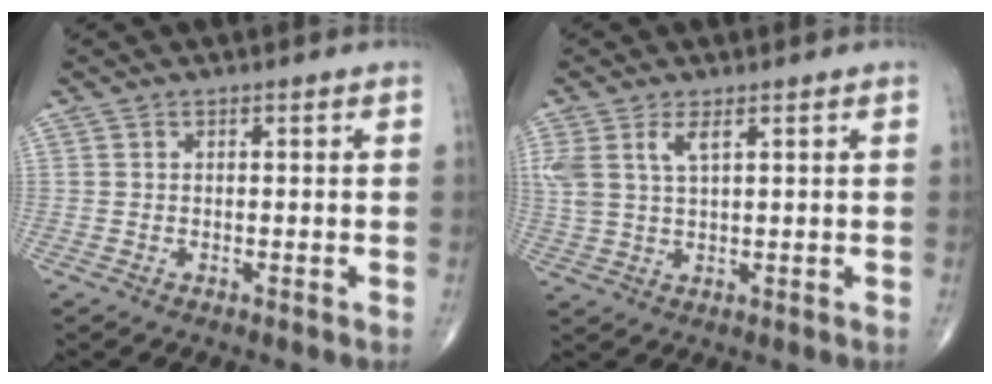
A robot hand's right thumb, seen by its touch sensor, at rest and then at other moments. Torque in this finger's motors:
{"motor_torque": [0.06, 0.13, 0.73, 0.52, 0.06]}